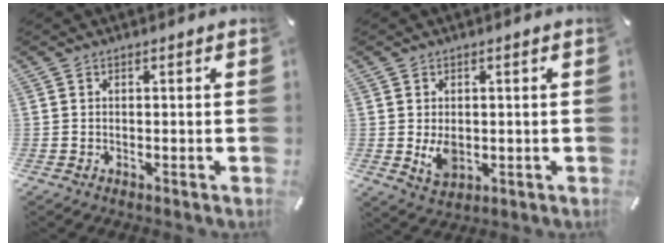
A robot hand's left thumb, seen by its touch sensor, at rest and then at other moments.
{"total": 5.1, "force": [-0.2, 3.9, 3.4], "torque": [-0.056, -0.004, -0.002]}